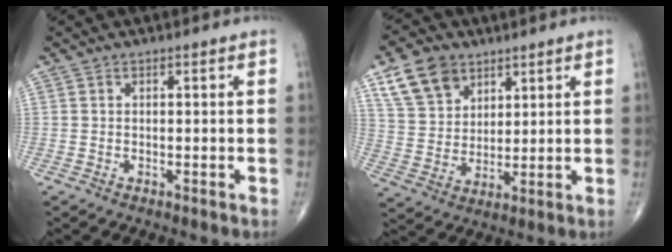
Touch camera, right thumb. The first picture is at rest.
{"total": 10.7, "force": [6.2, 7.3, 4.8], "torque": [-0.069, -0.022, 0.122]}